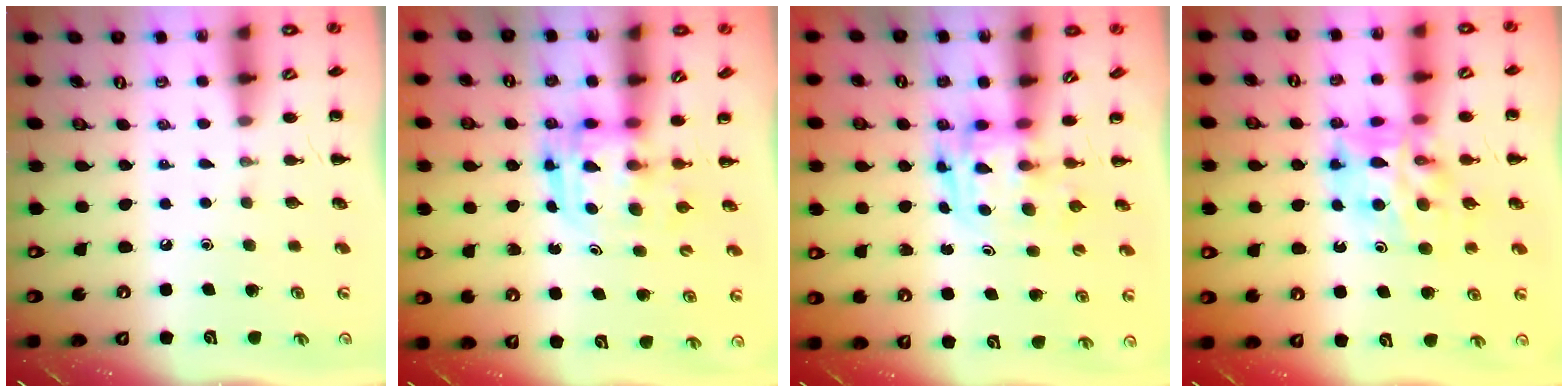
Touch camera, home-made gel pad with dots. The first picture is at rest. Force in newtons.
{"total": 3.0, "press": 3.0, "slide": 0.3}
{"total": 3.1, "press": 3.1, "slide": 0.5}
{"total": 11.9, "press": 11.3, "slide": 3.8}